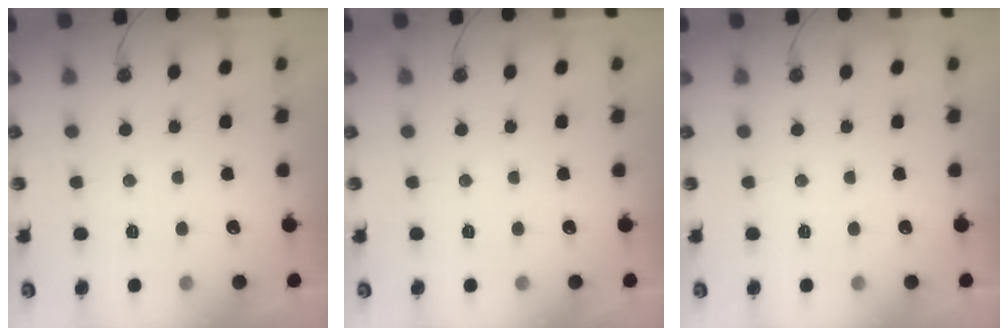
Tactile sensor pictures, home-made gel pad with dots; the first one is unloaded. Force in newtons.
{"total": 0.0}
{"total": 0.0}